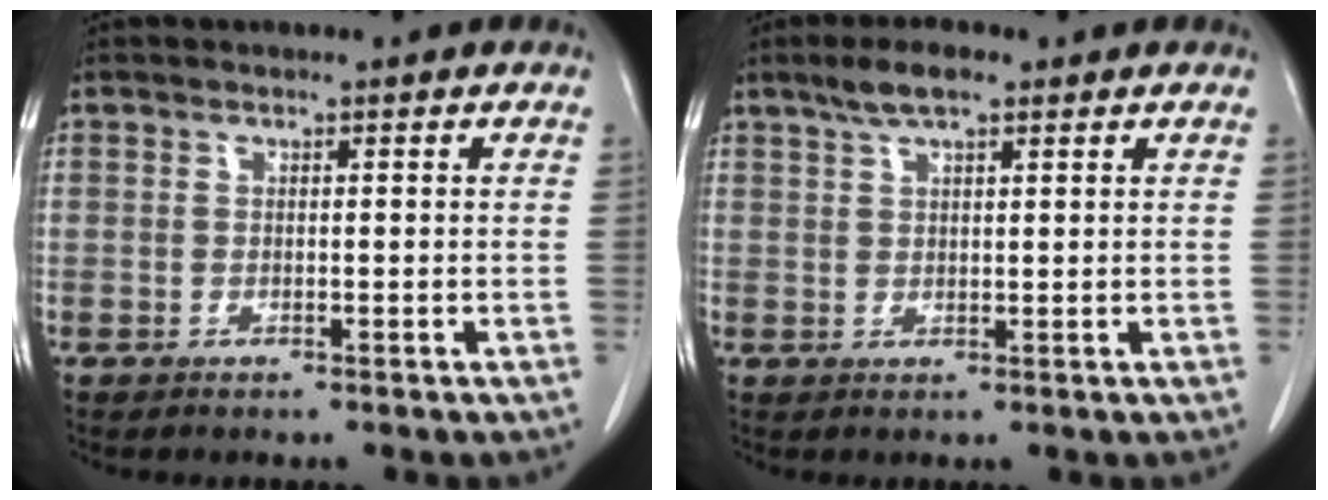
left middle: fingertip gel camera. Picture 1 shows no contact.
{"total": 4.4, "force": [2.9, 1.1, 3.0], "torque": [-0.062, 0.014, 0.054]}